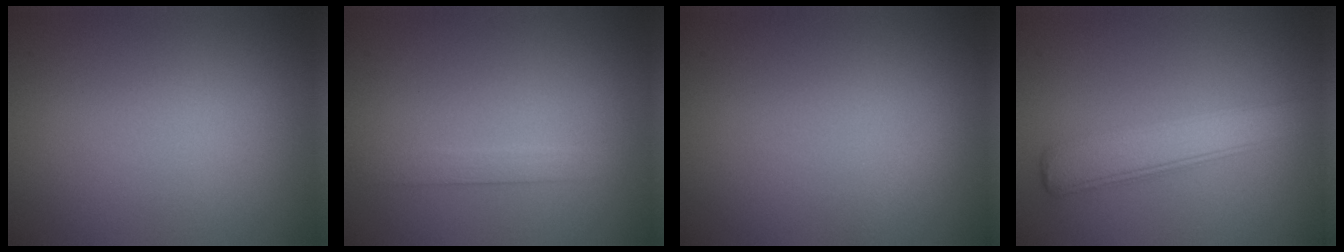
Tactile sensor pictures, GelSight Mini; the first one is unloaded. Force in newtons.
{"total": 1.5, "press": 1.5, "slide": 0.1}
{"total": 0.5, "press": 0.5, "slide": 0.0}
{"total": 4.2, "press": 4.2, "slide": 0.1}